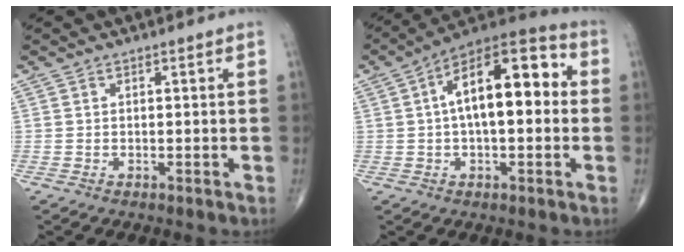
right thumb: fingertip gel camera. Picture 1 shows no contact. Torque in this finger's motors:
{"motor_torque": [1.00, 3.74, 1.07, -0.10, 0.44]}